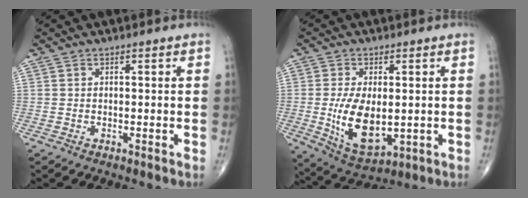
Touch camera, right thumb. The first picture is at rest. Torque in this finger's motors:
{"motor_torque": [0.60, 2.10, 1.04, -0.03, 0.41]}